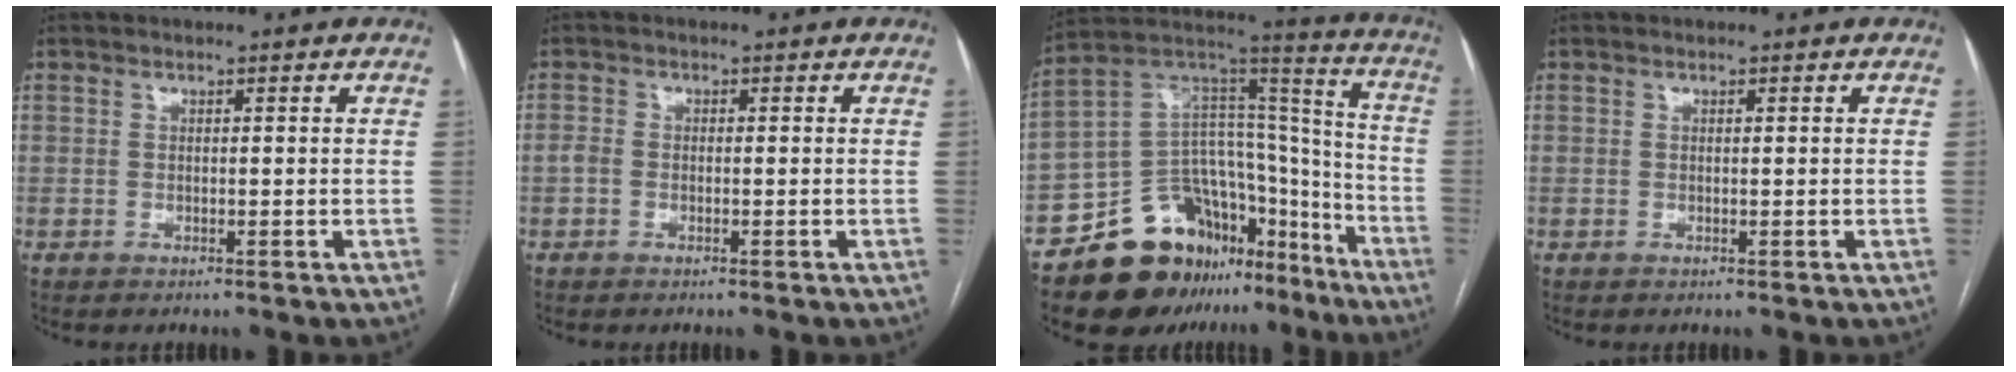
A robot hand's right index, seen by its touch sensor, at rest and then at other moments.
{"total": 1.2, "force": [-0.4, 1.0, 0.7], "torque": [-0.013, 0.004, -0.006]}
{"total": 21.5, "force": [-15.1, 12.3, 9.1], "torque": [-0.132, 0.086, -0.238]}
{"total": 0.0}